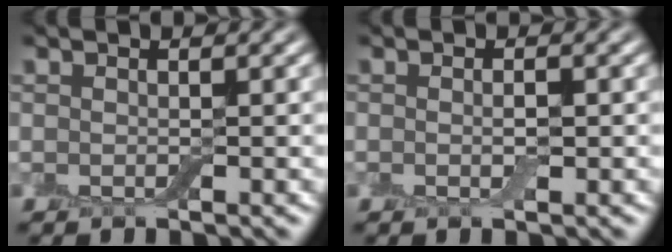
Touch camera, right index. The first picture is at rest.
{"total": 0.9, "force": [-0.2, 0.2, 0.8], "torque": [-0.015, -0.004, -0.003]}